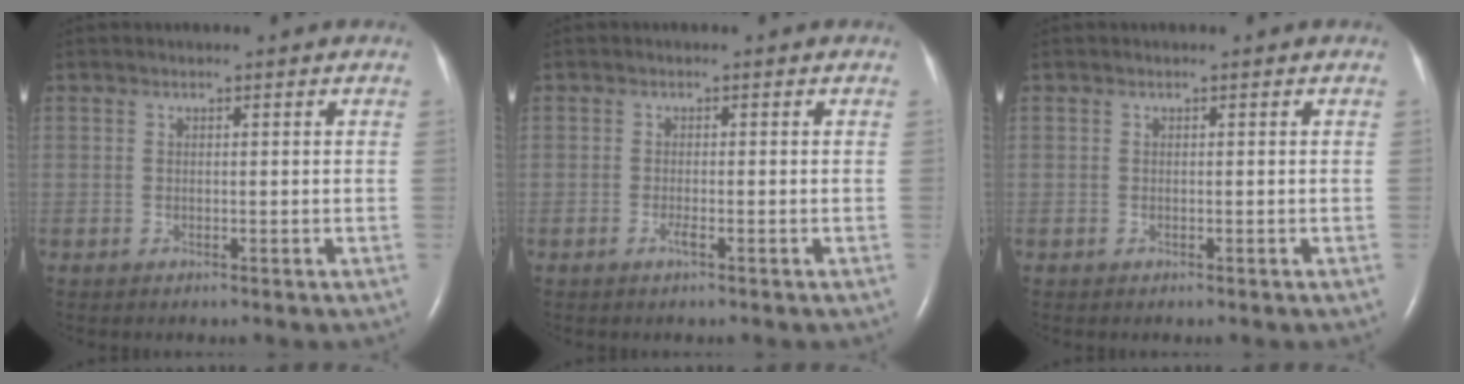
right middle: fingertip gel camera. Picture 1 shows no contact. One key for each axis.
{"total": 1.0, "fx": -0.6, "fy": 0.0, "fz": 0.9, "tx": -0.022, "ty": -0.001, "tz": -0.012}
{"total": 0.0}